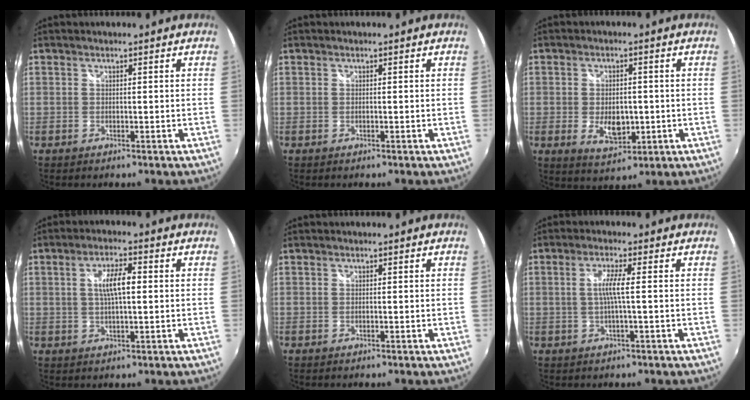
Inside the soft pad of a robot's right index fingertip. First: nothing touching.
{"total": 0.0}
{"total": 6.4, "force": [-1.1, 3.8, 5.0], "torque": [-0.092, -0.007, -0.011]}
{"total": 5.6, "force": [0.7, 1.5, 5.4], "torque": [-0.099, 0.005, 0.015]}
{"total": 0.0}
{"total": 3.7, "force": [-0.1, -0.4, 3.6], "torque": [-0.075, -0.001, -0.001]}